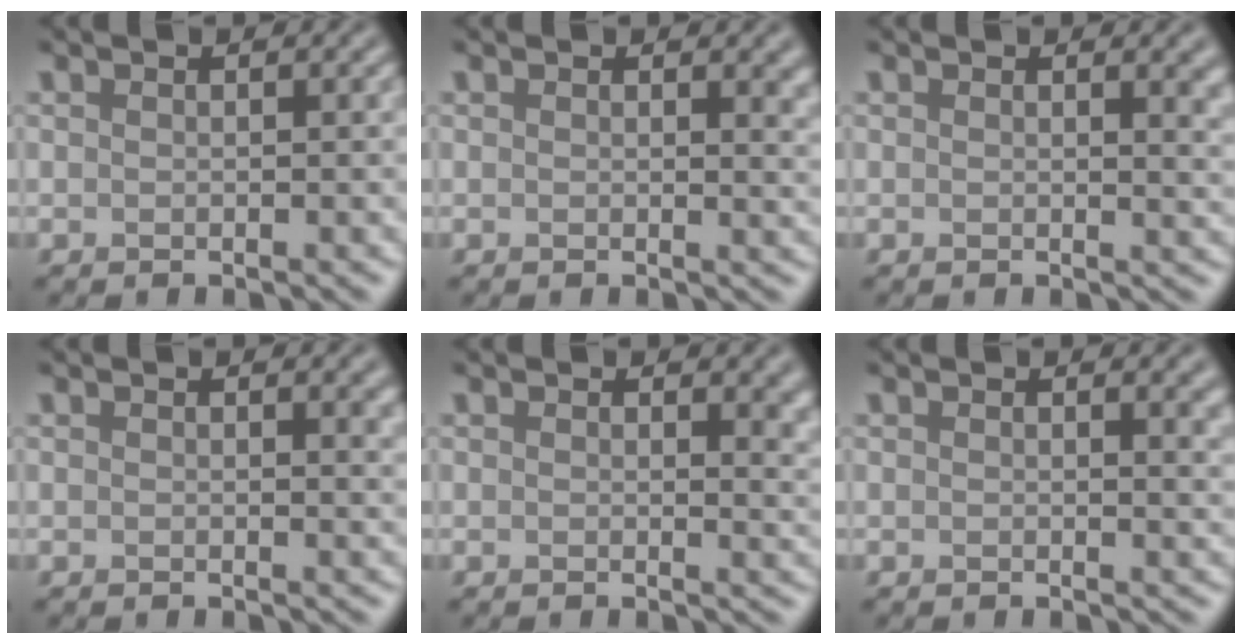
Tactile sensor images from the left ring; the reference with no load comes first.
{"total": 1.7, "force": [0.8, 0.7, 1.4], "torque": [-0.010, -0.004, 0.013]}
{"total": 2.5, "force": [1.1, 1.0, 2.0], "torque": [-0.012, -0.001, 0.014]}
{"total": 1.4, "force": [0.7, 0.4, 1.1], "torque": [-0.006, 0.002, 0.009]}
{"total": 2.5, "force": [1.0, 1.1, 2.0], "torque": [-0.018, -0.006, 0.014]}
{"total": 2.1, "force": [1.0, 0.8, 1.7], "torque": [-0.007, 0.002, 0.012]}